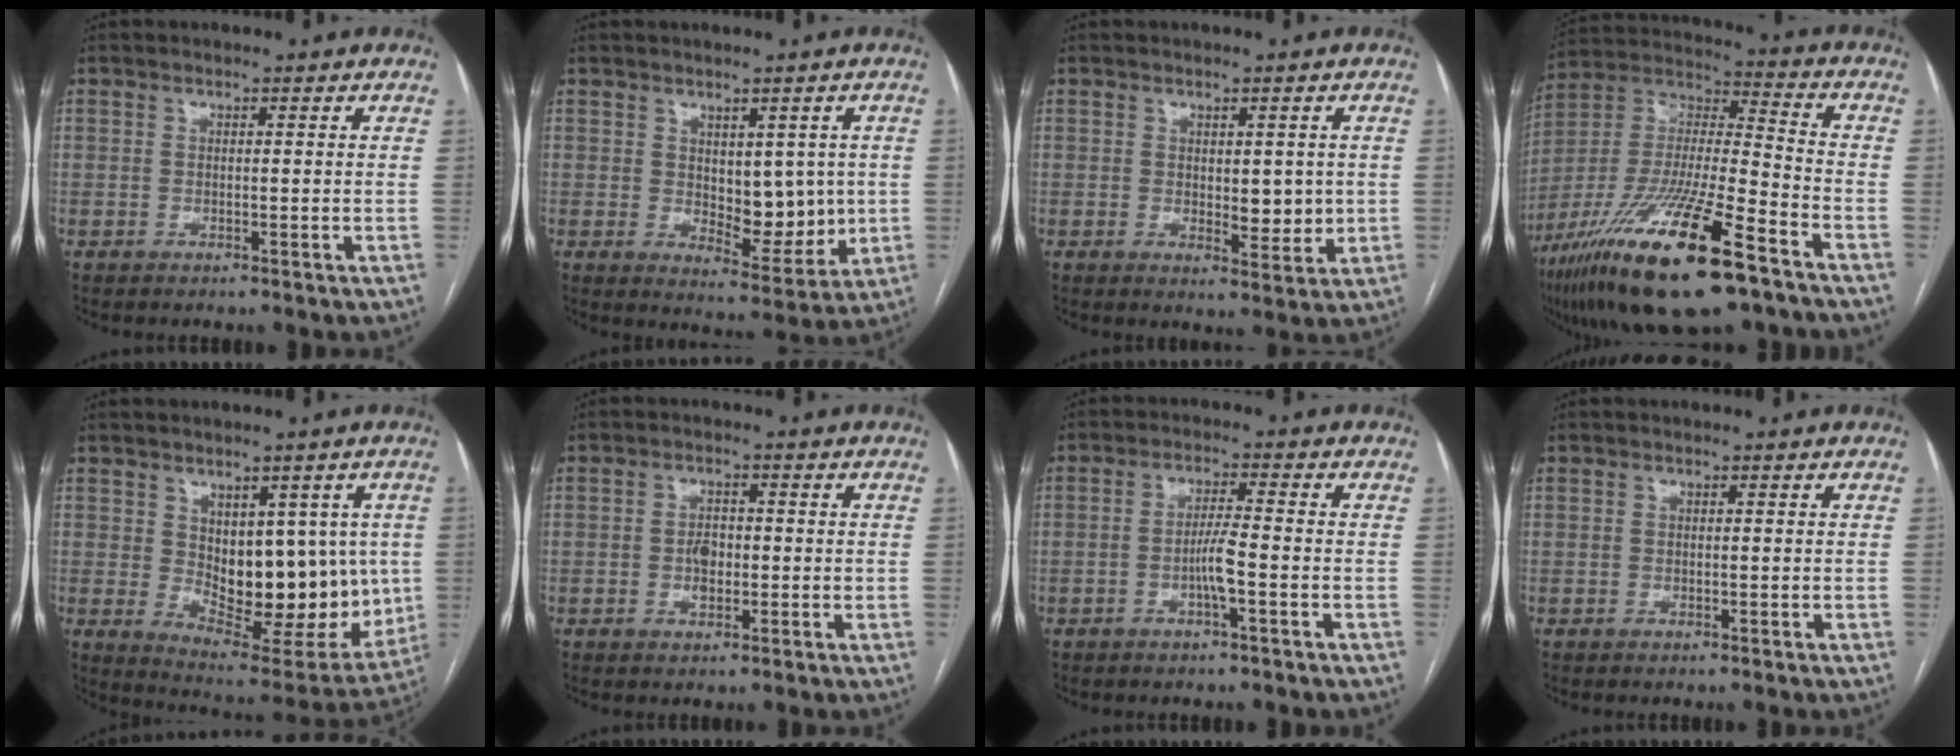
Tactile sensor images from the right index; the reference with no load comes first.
{"total": 8.0, "force": [0.5, 4.2, 6.8], "torque": [-0.084, -0.004, 0.023]}
{"total": 4.7, "force": [0.2, 2.3, 4.1], "torque": [-0.053, -0.008, 0.009]}
{"total": 24.8, "force": [-14.9, 3.6, 19.5], "torque": [-0.381, -0.047, -0.267]}
{"total": 16.0, "force": [0.7, 8.2, 13.7], "torque": [-0.179, -0.005, 0.036]}
{"total": 2.9, "force": [-0.4, 2.0, 2.1], "torque": [-0.036, 0.004, -0.007]}
{"total": 3.8, "force": [-1.4, 0.0, 3.6], "torque": [-0.070, 0.002, -0.027]}
{"total": 0.0}